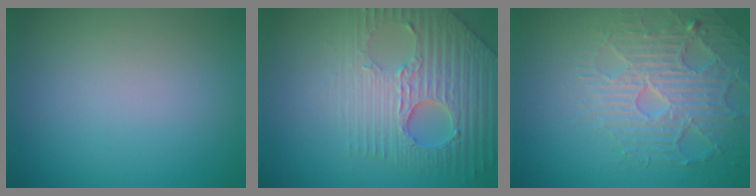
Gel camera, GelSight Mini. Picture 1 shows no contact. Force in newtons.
{"total": 6.1, "press": 5.2, "slide": 3.3}
{"total": 4.5, "press": 4.5, "slide": 0.6}